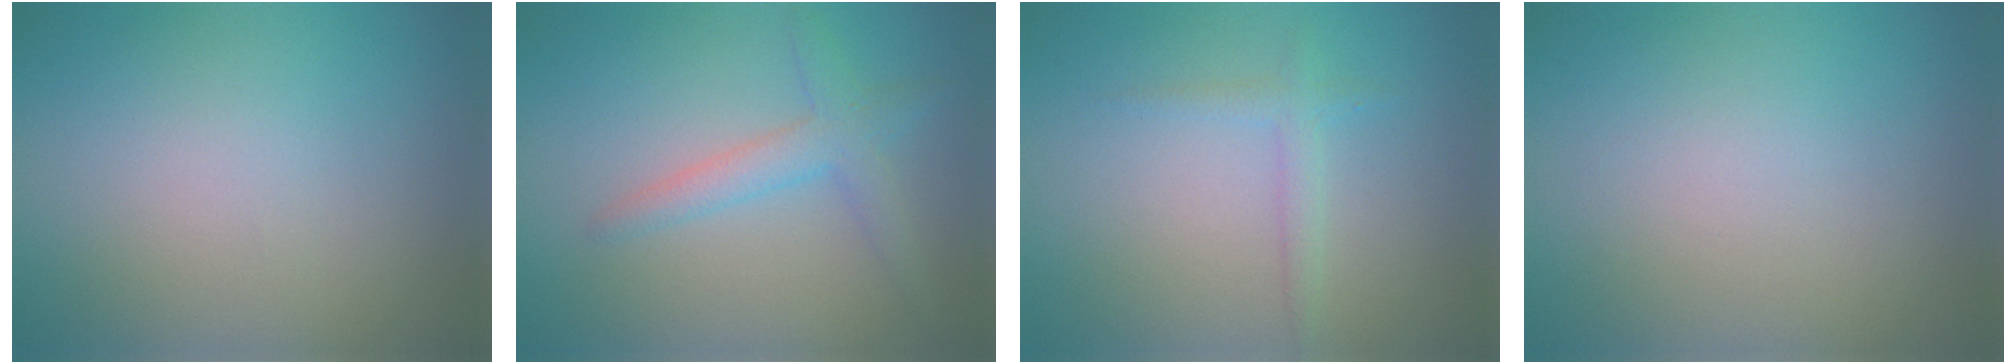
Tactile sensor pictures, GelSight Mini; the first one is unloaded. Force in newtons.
{"total": 2.6, "press": 2.6, "slide": 0.2}
{"total": 1.4, "press": 1.4, "slide": 0.0}
{"total": 0.0}